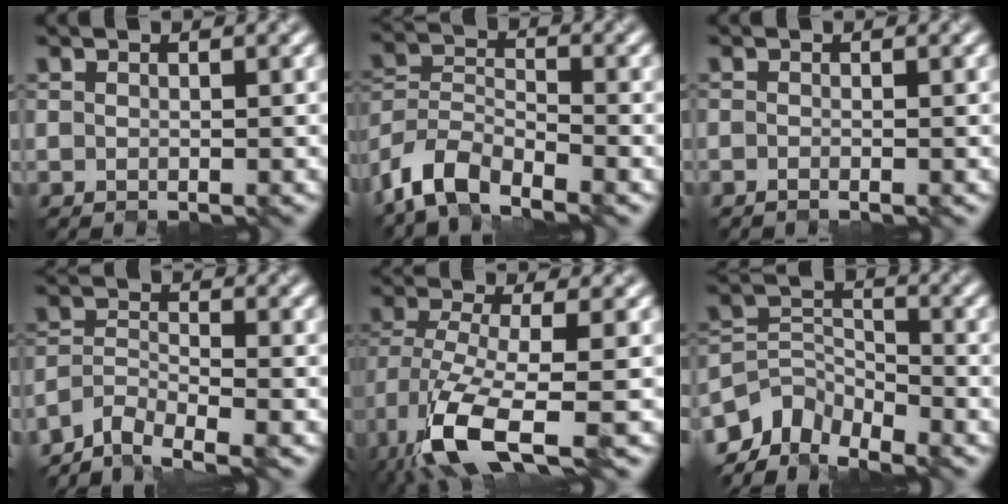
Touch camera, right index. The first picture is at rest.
{"total": 6.0, "force": [-4.8, 2.3, 2.8], "torque": [-0.052, -0.003, -0.100]}
{"total": 0.6, "force": [-0.4, 0.1, 0.4], "torque": [-0.003, -0.008, -0.008]}
{"total": 4.4, "force": [-3.9, 1.0, 1.8], "torque": [-0.034, -0.008, -0.080]}
{"total": 9.3, "force": [-5.2, 2.7, 7.2], "torque": [-0.155, -0.016, -0.100]}
{"total": 5.2, "force": [-4.4, 2.4, 1.3], "torque": [-0.016, -0.008, -0.090]}